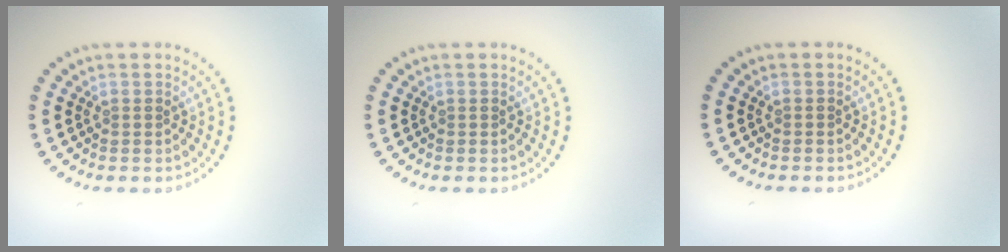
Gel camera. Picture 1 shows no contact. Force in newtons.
{"total": 0.0}
{"total": 0.0}